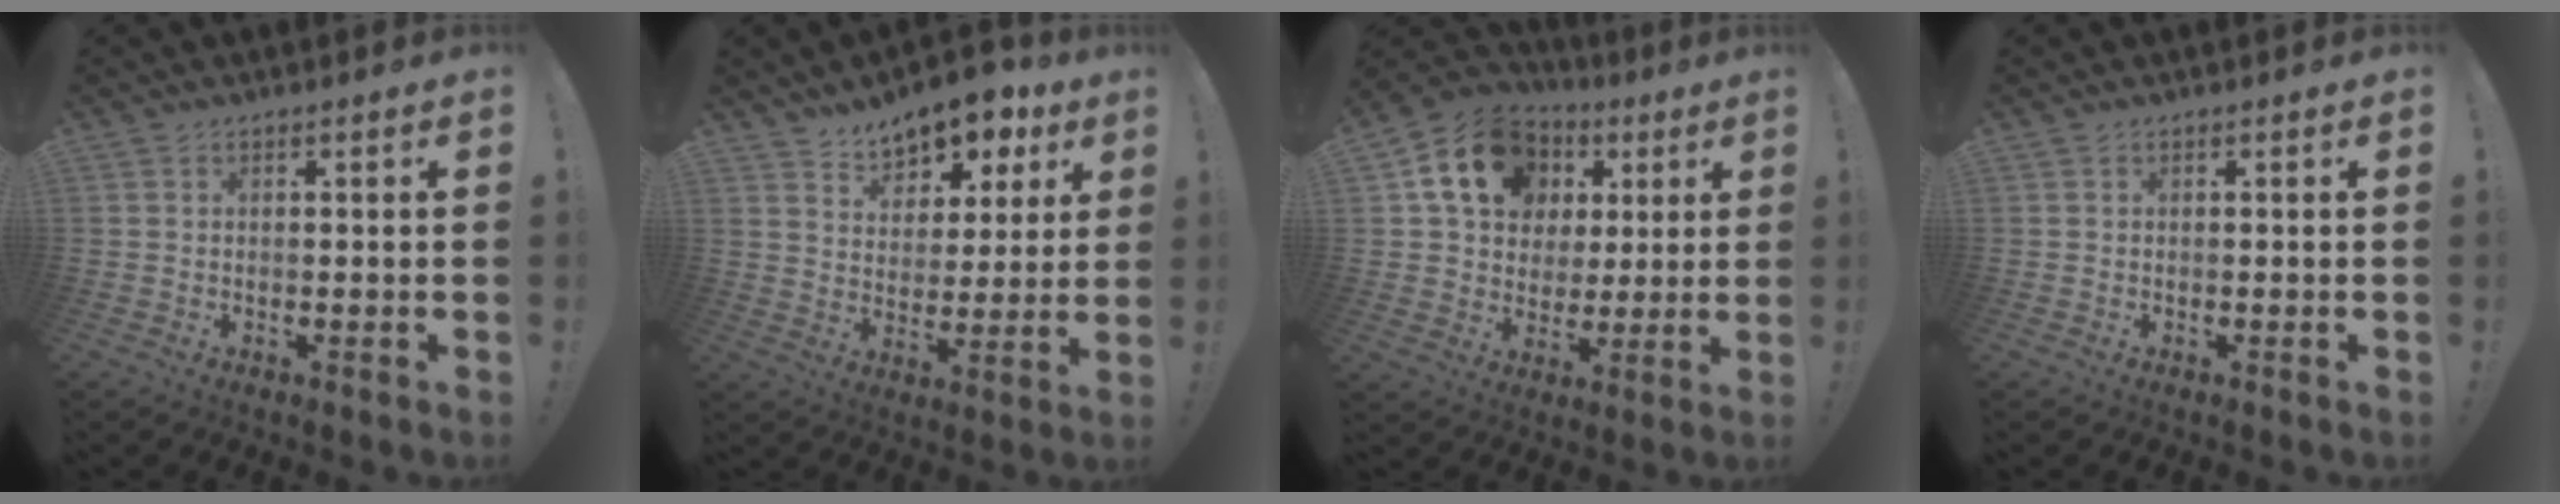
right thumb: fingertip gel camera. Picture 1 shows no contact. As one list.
[{"total": 9.8, "force": [7.9, 4.9, 2.9], "torque": [-0.039, -0.064, 0.143]}, {"total": 17.8, "force": [7.2, 13.7, 8.7], "torque": [-0.128, -0.025, 0.147]}, {"total": 0.0}]